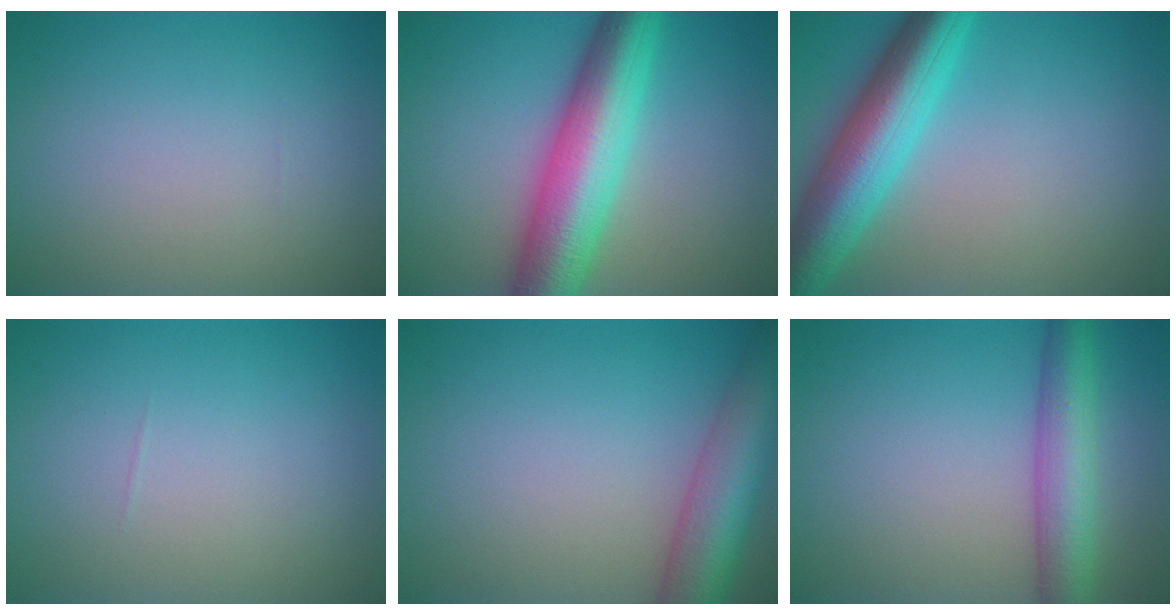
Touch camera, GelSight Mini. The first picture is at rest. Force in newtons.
{"total": 9.6, "press": 9.6, "slide": 0.1}
{"total": 8.3, "press": 8.3, "slide": 0.1}
{"total": 0.0}
{"total": 7.8, "press": 7.8, "slide": 0.4}
{"total": 5.7, "press": 5.7, "slide": 0.2}